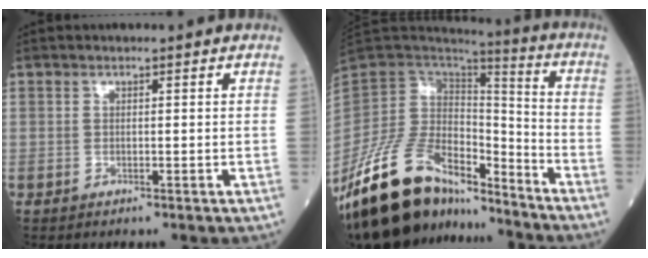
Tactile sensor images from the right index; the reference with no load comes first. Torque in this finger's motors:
{"motor_torque": [1.00, -1.15, -0.12, -0.10]}